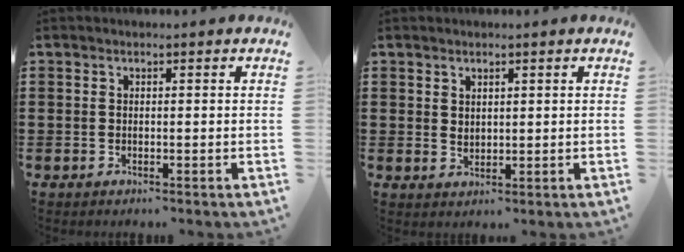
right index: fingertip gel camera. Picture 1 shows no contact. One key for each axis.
{"total": 1.6, "fx": 1.2, "fy": 1.0, "fz": 0.4, "tx": -0.010, "ty": 0.004, "tz": 0.023}